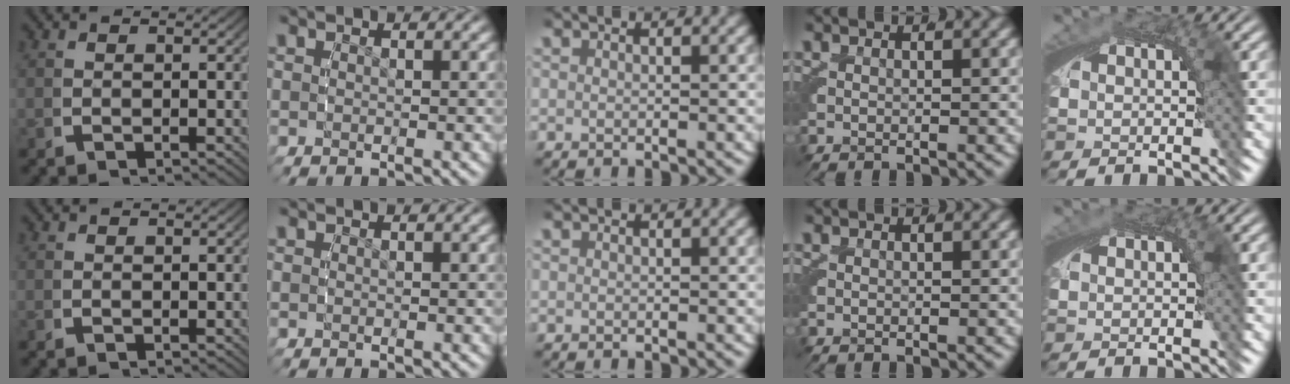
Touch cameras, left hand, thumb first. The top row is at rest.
{"little": {"total": 0.6, "force": [0.2, 0.2, 0.6], "torque": [-0.011, 0.000, 0.003]}}